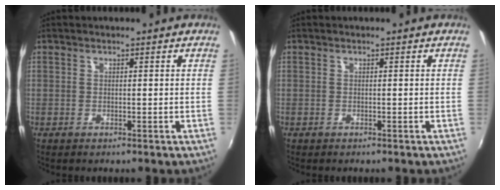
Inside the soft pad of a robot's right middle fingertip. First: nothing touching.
{"total": 0.0}